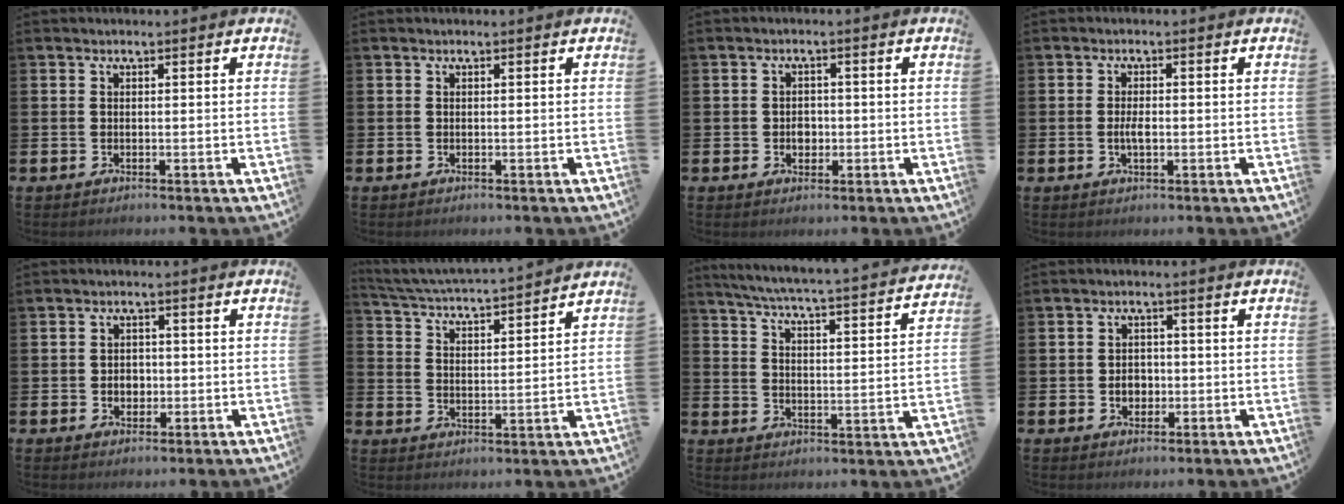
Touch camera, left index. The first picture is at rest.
{"total": 0.0}
{"total": 2.1, "force": [-0.3, 1.7, 1.2], "torque": [-0.005, -0.001, -0.011]}
{"total": 2.2, "force": [-0.3, 0.9, 2.0], "torque": [-0.035, 0.000, -0.006]}
{"total": 2.4, "force": [-0.4, 2.0, 1.3], "torque": [-0.010, 0.000, -0.014]}
{"total": 4.7, "force": [4.7, -0.1, 0.6], "torque": [-0.037, -0.038, 0.078]}
{"total": 5.5, "force": [5.2, -0.3, 1.8], "torque": [-0.058, -0.045, 0.085]}
{"total": 2.7, "force": [-0.5, 2.2, 1.5], "torque": [-0.013, -0.002, -0.016]}